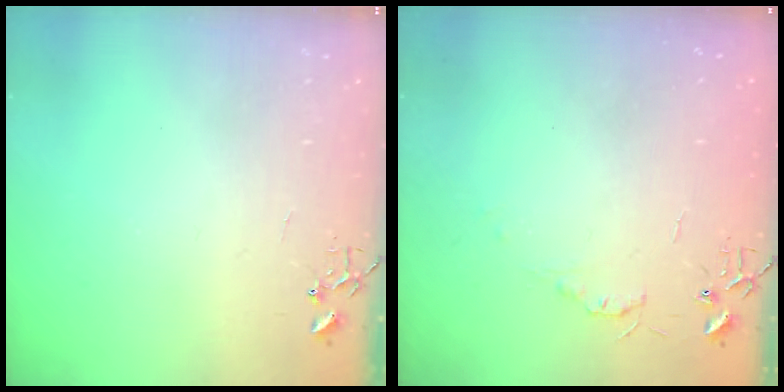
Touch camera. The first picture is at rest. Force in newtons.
{"total": 4.8, "press": 4.8, "slide": 0.7}